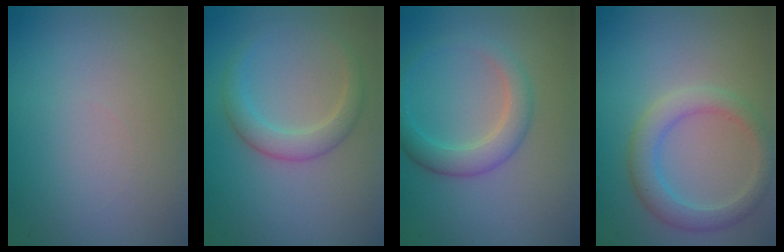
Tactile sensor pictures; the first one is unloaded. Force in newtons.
{"total": 2.6, "press": 2.6, "slide": 0.1}
{"total": 3.2, "press": 3.2, "slide": 0.1}
{"total": 3.4, "press": 3.4, "slide": 0.3}